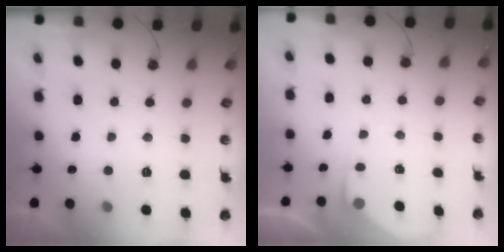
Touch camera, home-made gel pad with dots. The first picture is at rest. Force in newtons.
{"total": 2.9, "press": 2.9, "slide": 0.5}